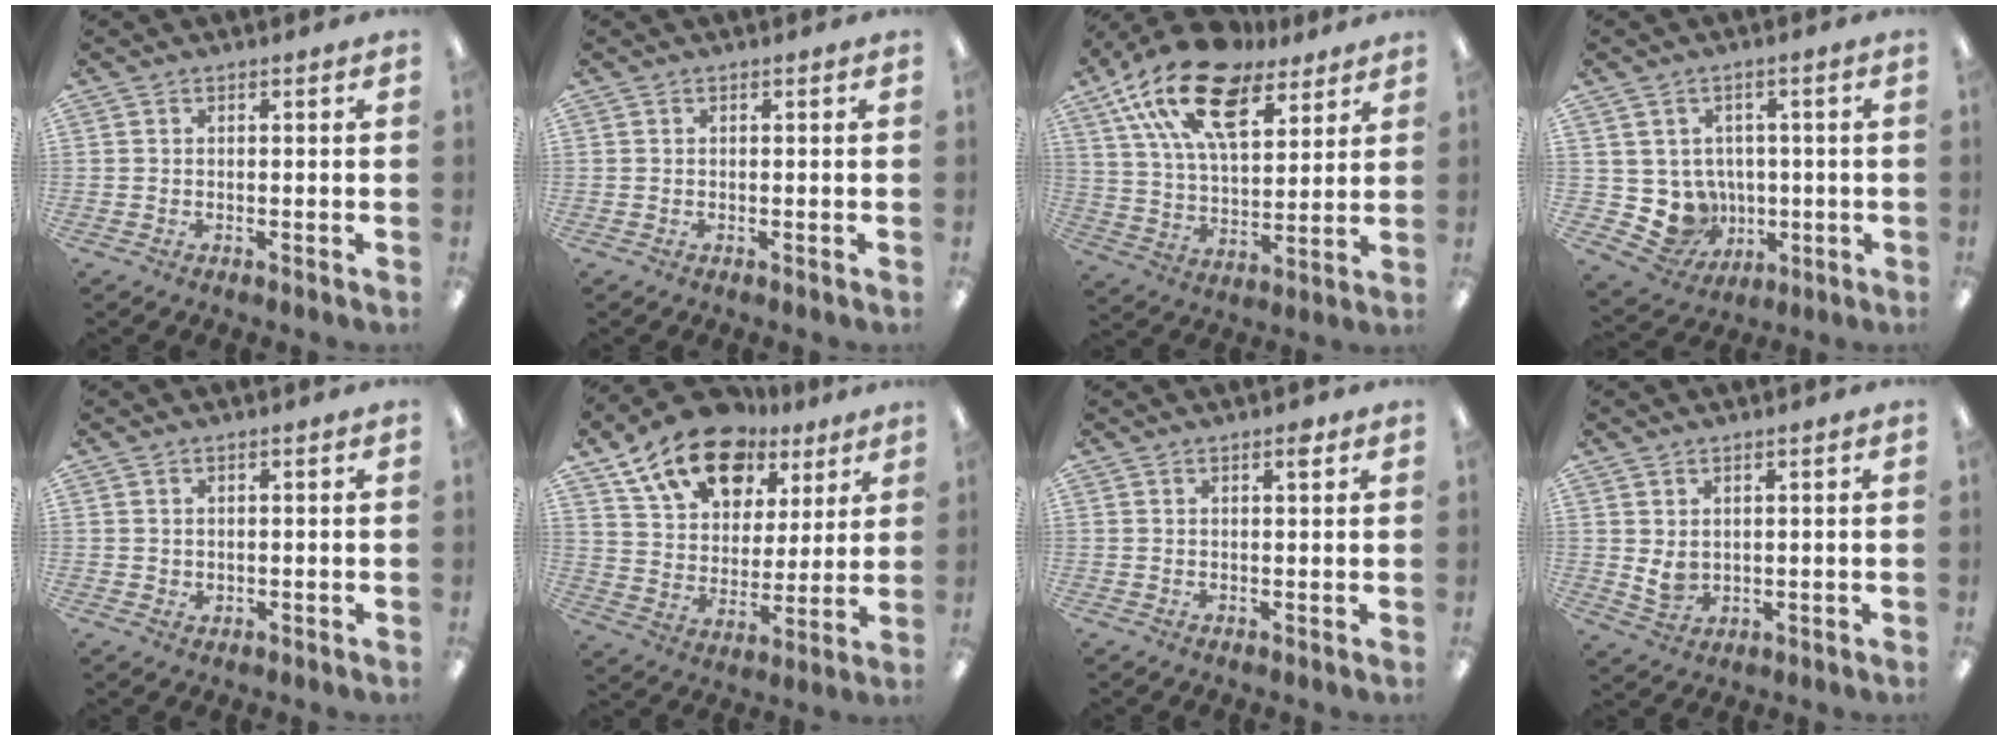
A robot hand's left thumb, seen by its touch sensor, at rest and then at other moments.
{"total": 0.0}
{"total": 21.0, "force": [13.4, 9.9, 12.8], "torque": [-0.234, -0.062, 0.241]}
{"total": 7.8, "force": [0.5, 7.7, 1.3], "torque": [-0.056, -0.018, 0.022]}
{"total": 1.2, "force": [0.8, 0.9, 0.1], "torque": [0.005, -0.001, 0.012]}
{"total": 17.3, "force": [11.0, 10.5, 8.1], "torque": [-0.142, -0.055, 0.201]}
{"total": 2.2, "force": [1.5, 0.6, 1.5], "torque": [-0.016, -0.005, 0.022]}
{"total": 3.8, "force": [1.5, 2.8, 2.1], "torque": [-0.033, -0.013, 0.025]}